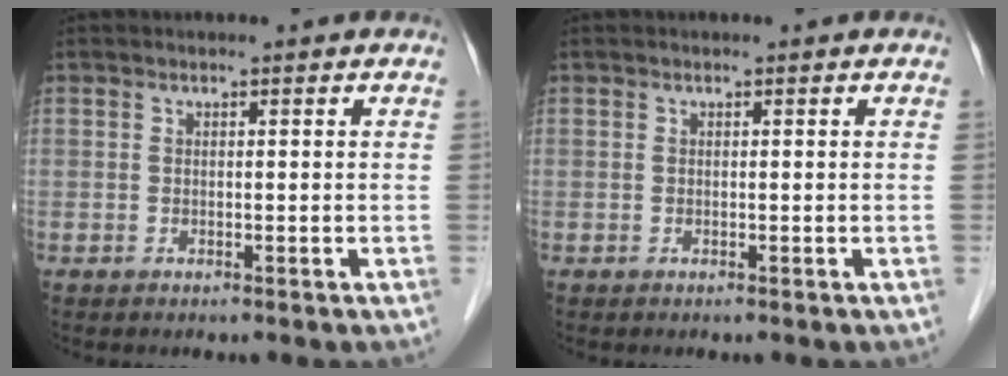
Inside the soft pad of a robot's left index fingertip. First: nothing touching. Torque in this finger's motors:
{"motor_torque": [0.00, 0.00, 0.00, 0.00]}